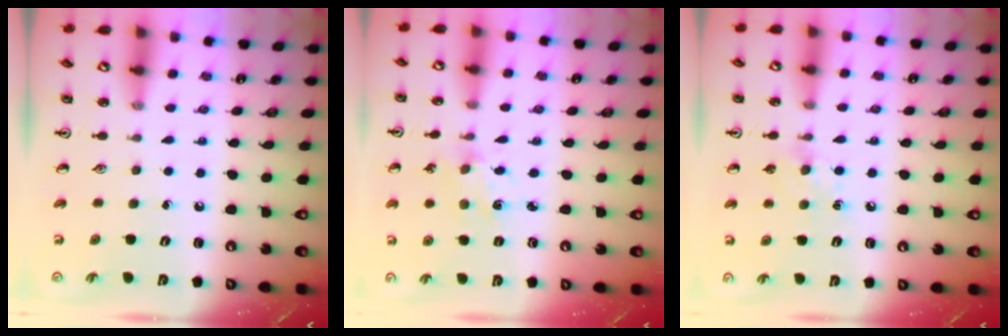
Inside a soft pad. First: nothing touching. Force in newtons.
{"total": 2.3, "press": 2.3, "slide": 0.3}
{"total": 6.3, "press": 6.2, "slide": 0.9}